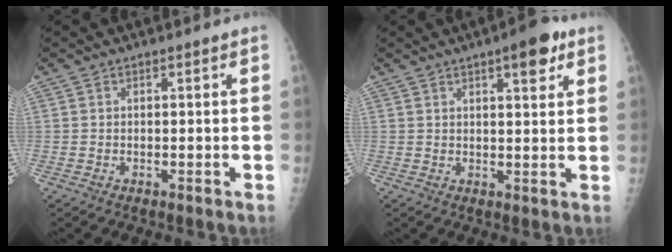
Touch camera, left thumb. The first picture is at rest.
{"total": 7.0, "force": [3.7, 2.3, 5.5], "torque": [-0.060, -0.012, 0.046]}